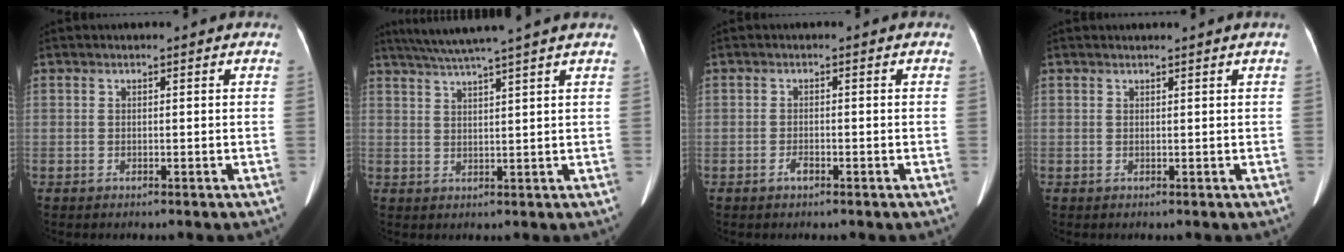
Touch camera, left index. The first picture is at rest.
{"total": 8.7, "force": [7.2, -1.9, 4.5], "torque": [-0.074, 0.020, 0.108]}
{"total": 1.3, "force": [-0.9, 0.4, 0.8], "torque": [-0.017, 0.000, -0.012]}
{"total": 0.8, "force": [0.7, -0.3, 0.3], "torque": [-0.009, 0.000, 0.020]}